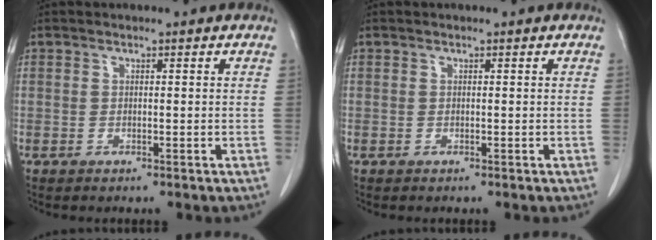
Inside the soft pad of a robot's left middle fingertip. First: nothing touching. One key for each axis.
{"total": 0.0}